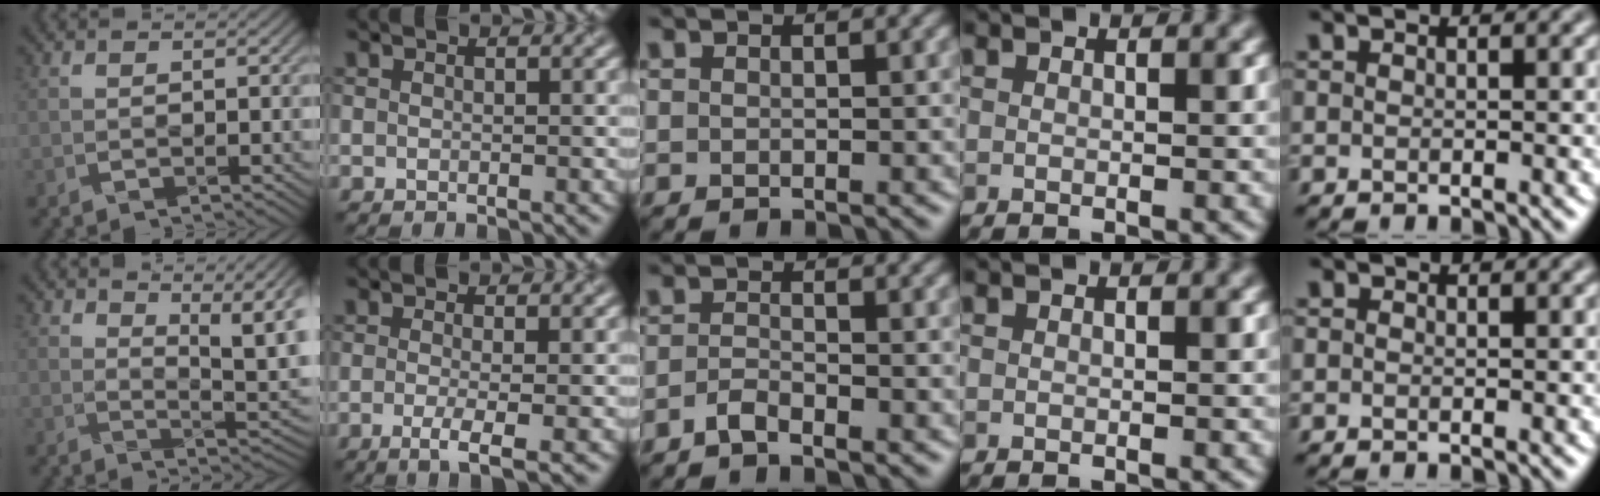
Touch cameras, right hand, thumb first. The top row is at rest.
{"thumb": {"total": 8.0, "force": [3.8, 3.0, 6.4], "torque": [-0.103, -0.002, 0.058]}, "index": {"total": 3.1, "force": [-0.8, 0.8, 2.9], "torque": [-0.050, -0.009, -0.015]}, "middle": {"total": 1.4, "force": [-1.1, 0.3, 0.9], "torque": [-0.020, 0.003, -0.025]}}